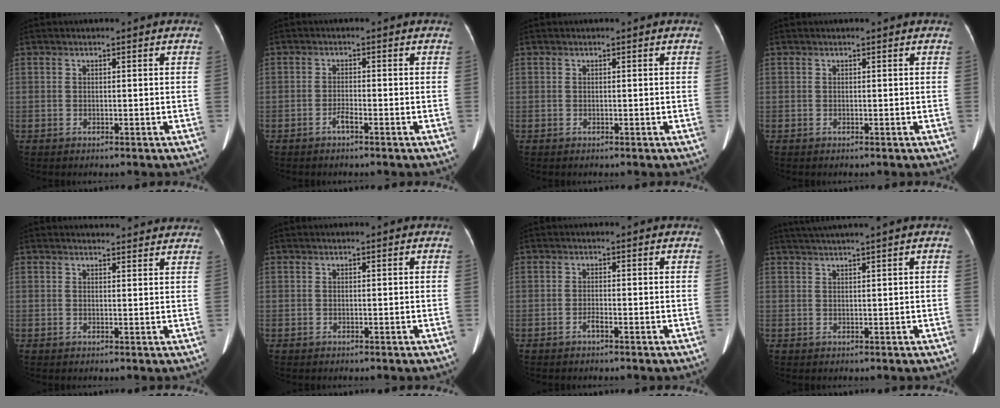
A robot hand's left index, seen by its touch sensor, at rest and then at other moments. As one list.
[{"total": 1.3, "force": [-1.0, 0.0, 0.9], "torque": [-0.020, 0.000, -0.018]}, {"total": 0.0}, {"total": 0.0}, {"total": 8.2, "force": [7.9, 1.5, 1.6], "torque": [-0.006, 0.013, 0.073]}, {"total": 0.0}, {"total": 0.8, "force": [-0.6, 0.0, 0.6], "torque": [-0.013, 0.000, -0.011]}, {"total": 4.5, "force": [3.6, -1.4, 2.3], "torque": [-0.036, 0.020, 0.067]}]